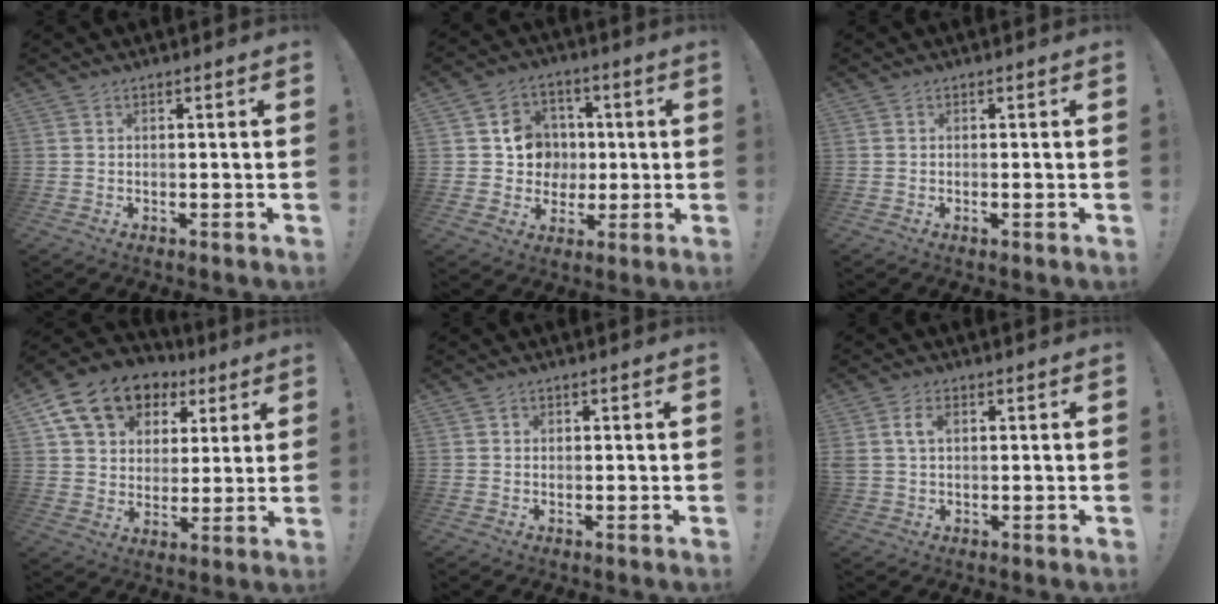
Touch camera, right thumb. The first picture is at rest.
{"total": 11.4, "force": [1.1, 10.9, 3.4], "torque": [-0.046, 0.004, 0.034]}
{"total": 0.9, "force": [-0.6, 0.0, 0.7], "torque": [-0.017, 0.003, -0.011]}
{"total": 15.7, "force": [8.6, 11.1, 7.0], "torque": [-0.120, -0.038, 0.167]}
{"total": 0.8, "force": [0.3, 0.7, 0.1], "torque": [0.003, -0.001, 0.005]}
{"total": 4.5, "force": [1.2, 2.7, 3.4], "torque": [-0.072, 0.004, 0.020]}